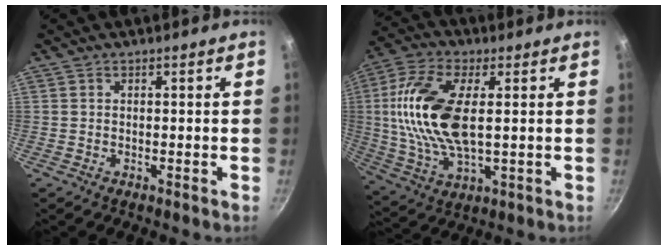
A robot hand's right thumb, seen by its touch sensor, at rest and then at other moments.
{"total": 17.6, "force": [2.3, 8.4, 15.3], "torque": [-0.310, 0.003, 0.038]}